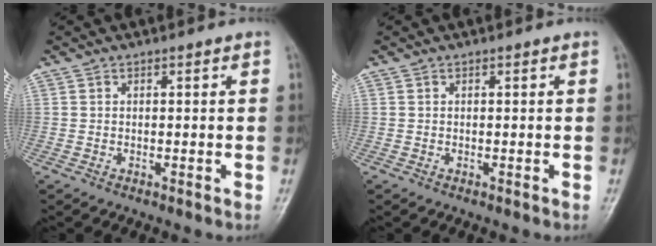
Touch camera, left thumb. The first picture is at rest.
{"total": 0.0}